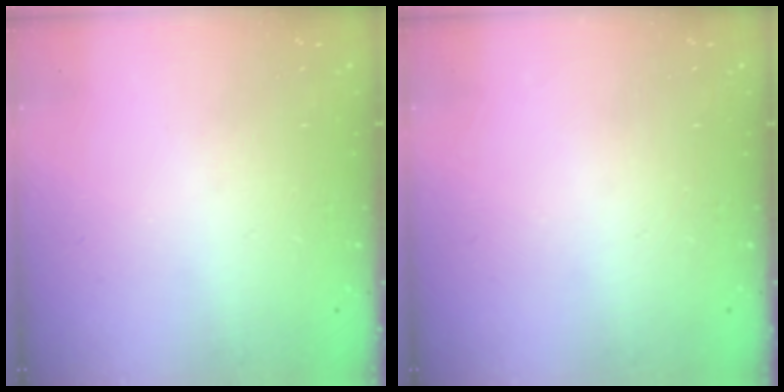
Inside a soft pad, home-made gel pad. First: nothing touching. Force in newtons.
{"total": 0.0}